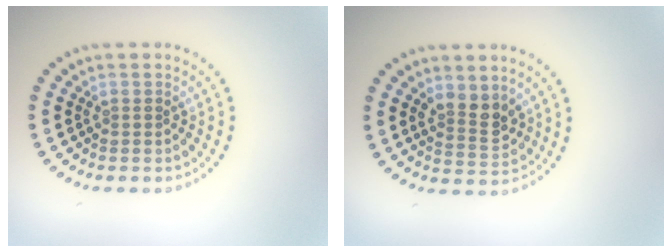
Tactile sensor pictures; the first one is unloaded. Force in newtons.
{"total": 2.7, "press": 2.4, "slide": 1.1}